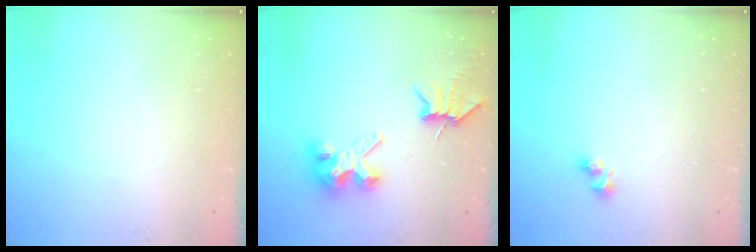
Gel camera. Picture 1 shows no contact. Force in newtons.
{"total": 7.3, "press": 7.2, "slide": 0.8}
{"total": 2.7, "press": 2.5, "slide": 1.0}